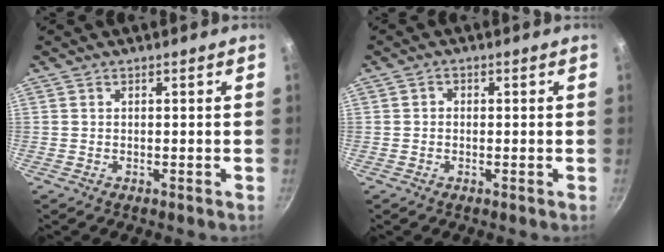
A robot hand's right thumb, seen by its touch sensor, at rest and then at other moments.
{"total": 1.2, "force": [-0.1, 1.1, 0.5], "torque": [-0.007, 0.005, -0.004]}